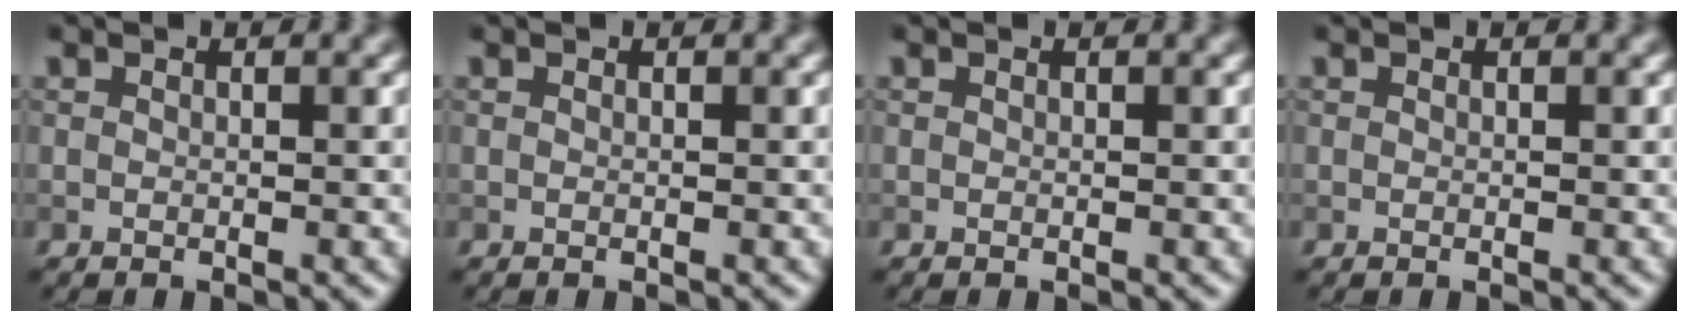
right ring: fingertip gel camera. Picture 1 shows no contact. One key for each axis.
{"total": 0.0}
{"total": 0.0}
{"total": 0.0}